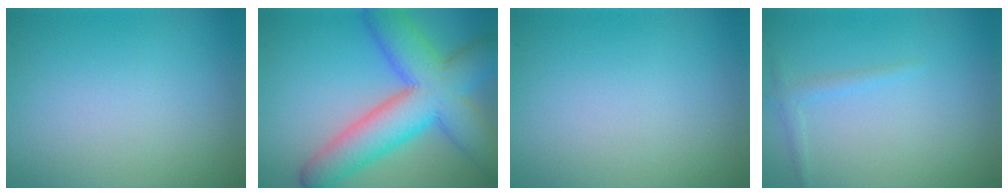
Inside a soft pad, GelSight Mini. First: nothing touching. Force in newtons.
{"total": 10.3, "press": 10.2, "slide": 0.4}
{"total": 0.0}
{"total": 1.1, "press": 1.1, "slide": 0.0}